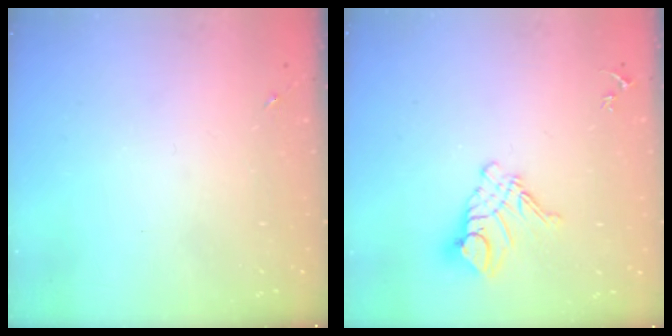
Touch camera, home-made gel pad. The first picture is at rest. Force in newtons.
{"total": 12.1, "press": 12.0, "slide": 1.2}